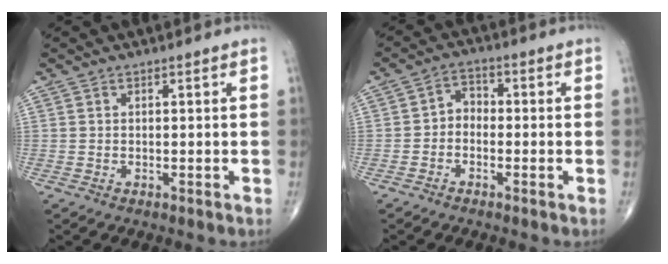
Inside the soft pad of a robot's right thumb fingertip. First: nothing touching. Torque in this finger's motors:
{"motor_torque": [-0.07, -0.02, 0.25, 0.02, 0.02]}